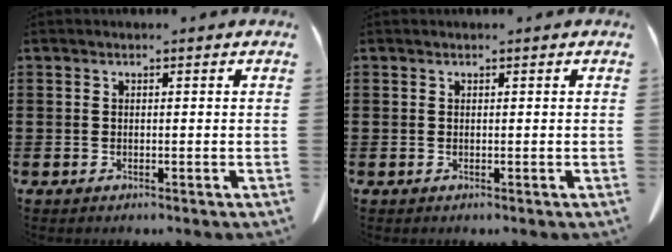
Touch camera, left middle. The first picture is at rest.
{"total": 0.0}